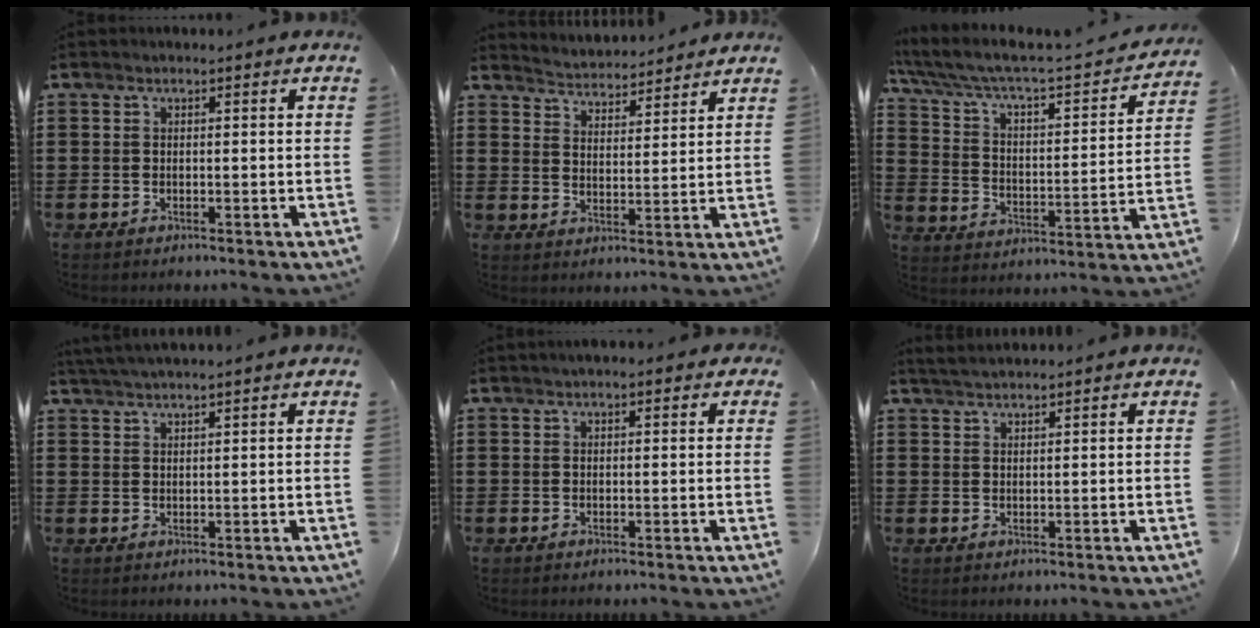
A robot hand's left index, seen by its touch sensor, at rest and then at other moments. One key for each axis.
{"total": 3.6, "fx": 3.6, "fy": 0.1, "fz": -0.4, "tx": -0.010, "ty": -0.024, "tz": 0.062}
{"total": 4.4, "fx": 3.5, "fy": 0.9, "fz": 2.6, "tx": -0.071, "ty": -0.037, "tz": 0.049}
{"total": 2.2, "fx": 2.1, "fy": -0.6, "fz": 0.5, "tx": -0.013, "ty": 0.000, "tz": 0.041}
{"total": 1.2, "fx": 0.6, "fy": 0.5, "fz": 0.9, "tx": -0.017, "ty": 0.006, "tz": 0.010}
{"total": 1.8, "fx": 1.8, "fy": 0.0, "fz": 0.6, "tx": -0.014, "ty": 0.002, "tz": 0.035}